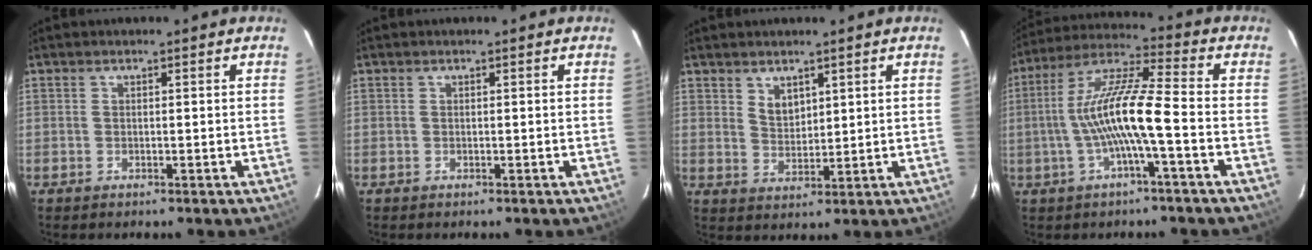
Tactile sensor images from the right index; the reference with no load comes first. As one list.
[{"total": 0.0}, {"total": 3.9, "force": [2.6, 2.2, 1.9], "torque": [-0.027, 0.000, 0.050]}, {"total": 12.0, "force": [-2.5, 0.7, 11.7], "torque": [-0.231, 0.014, -0.048]}]